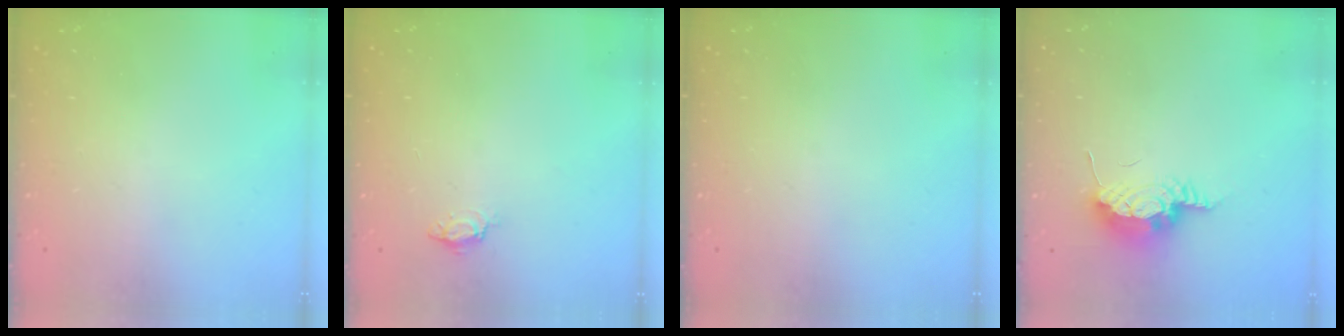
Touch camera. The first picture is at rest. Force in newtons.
{"total": 3.6, "press": 3.6, "slide": 0.4}
{"total": 0.0}
{"total": 16.0, "press": 11.3, "slide": 11.4}